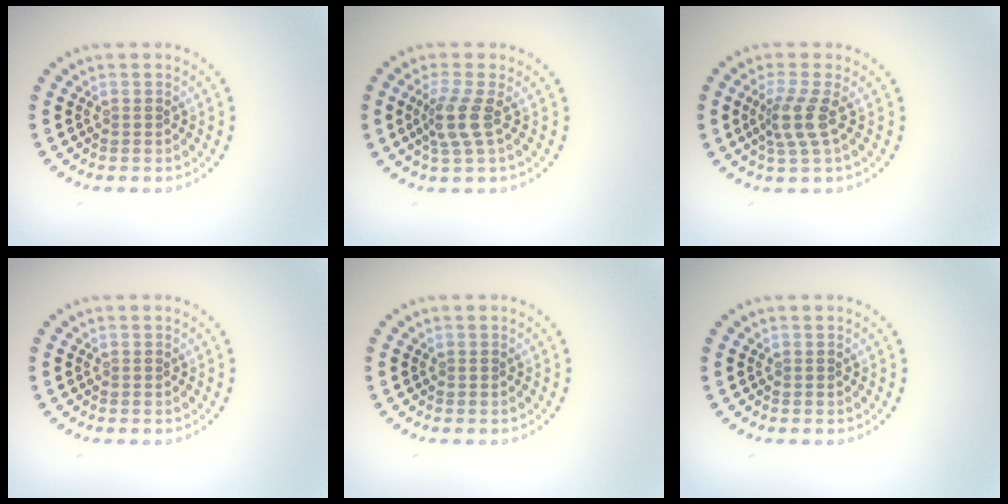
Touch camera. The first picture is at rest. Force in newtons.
{"total": 2.6, "press": 2.1, "slide": 1.6}
{"total": 2.7, "press": 2.1, "slide": 1.8}
{"total": 0.0}
{"total": 0.0}
{"total": 0.0}